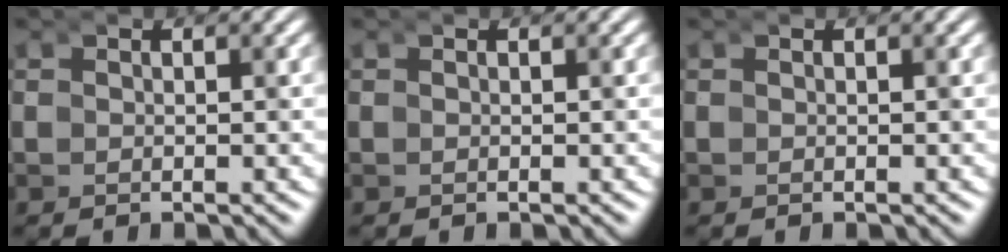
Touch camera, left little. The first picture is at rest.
{"total": 0.0}
{"total": 0.0}